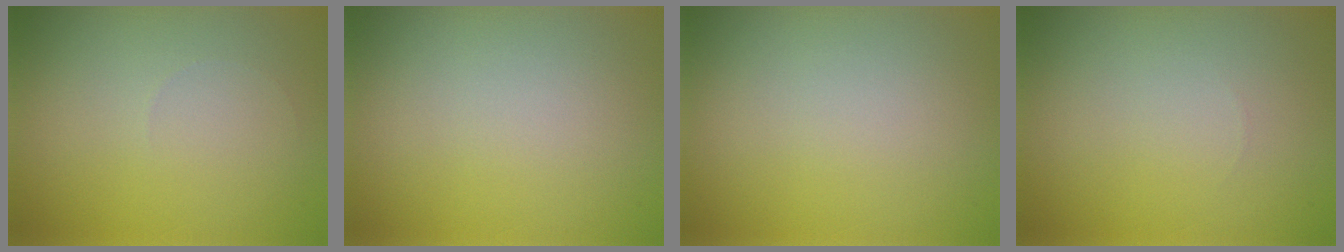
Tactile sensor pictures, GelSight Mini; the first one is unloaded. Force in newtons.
{"total": 0.0}
{"total": 0.0}
{"total": 0.0}